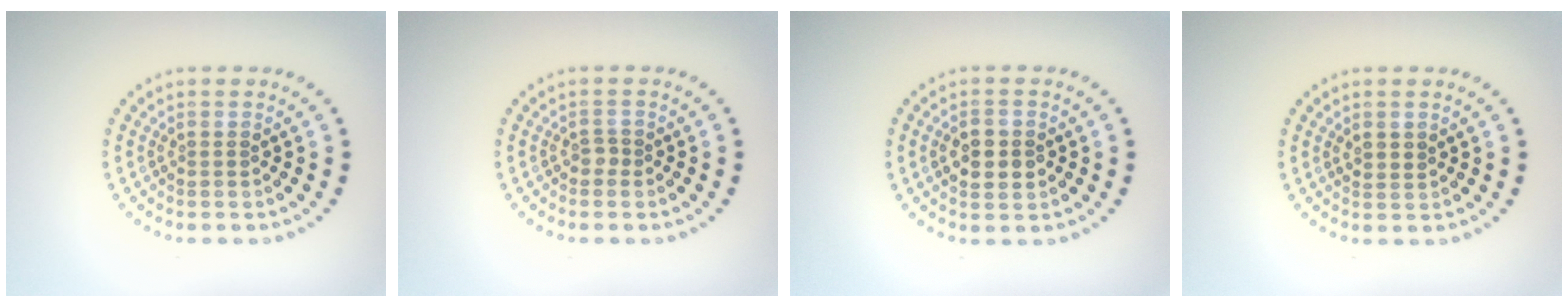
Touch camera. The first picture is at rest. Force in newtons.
{"total": 0.9, "press": 0.6, "slide": 0.6}
{"total": 2.9, "press": 2.9, "slide": 0.1}
{"total": 1.2, "press": 1.0, "slide": 0.6}